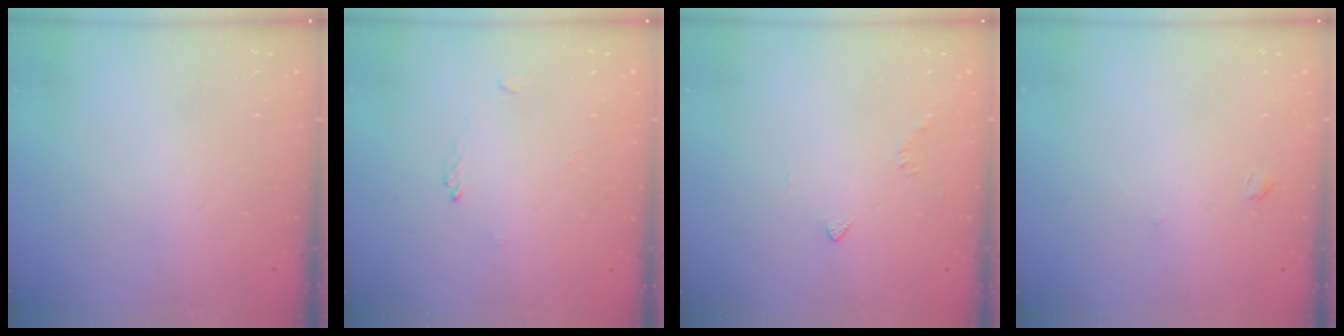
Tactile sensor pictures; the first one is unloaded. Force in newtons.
{"total": 1.2, "press": 1.2, "slide": 0.3}
{"total": 2.4, "press": 2.4, "slide": 0.6}
{"total": 1.5, "press": 1.4, "slide": 0.5}